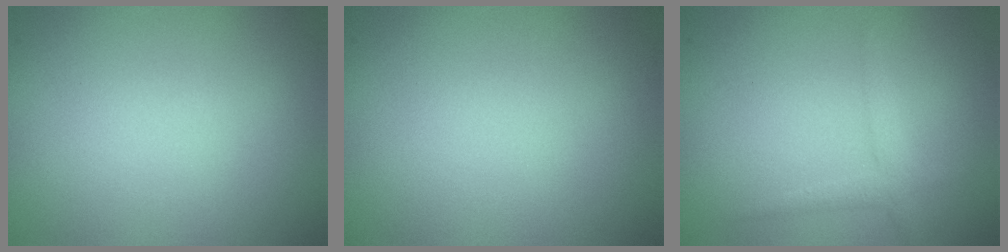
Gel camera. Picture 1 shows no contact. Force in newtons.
{"total": 0.0}
{"total": 1.6, "press": 1.6, "slide": 0.1}